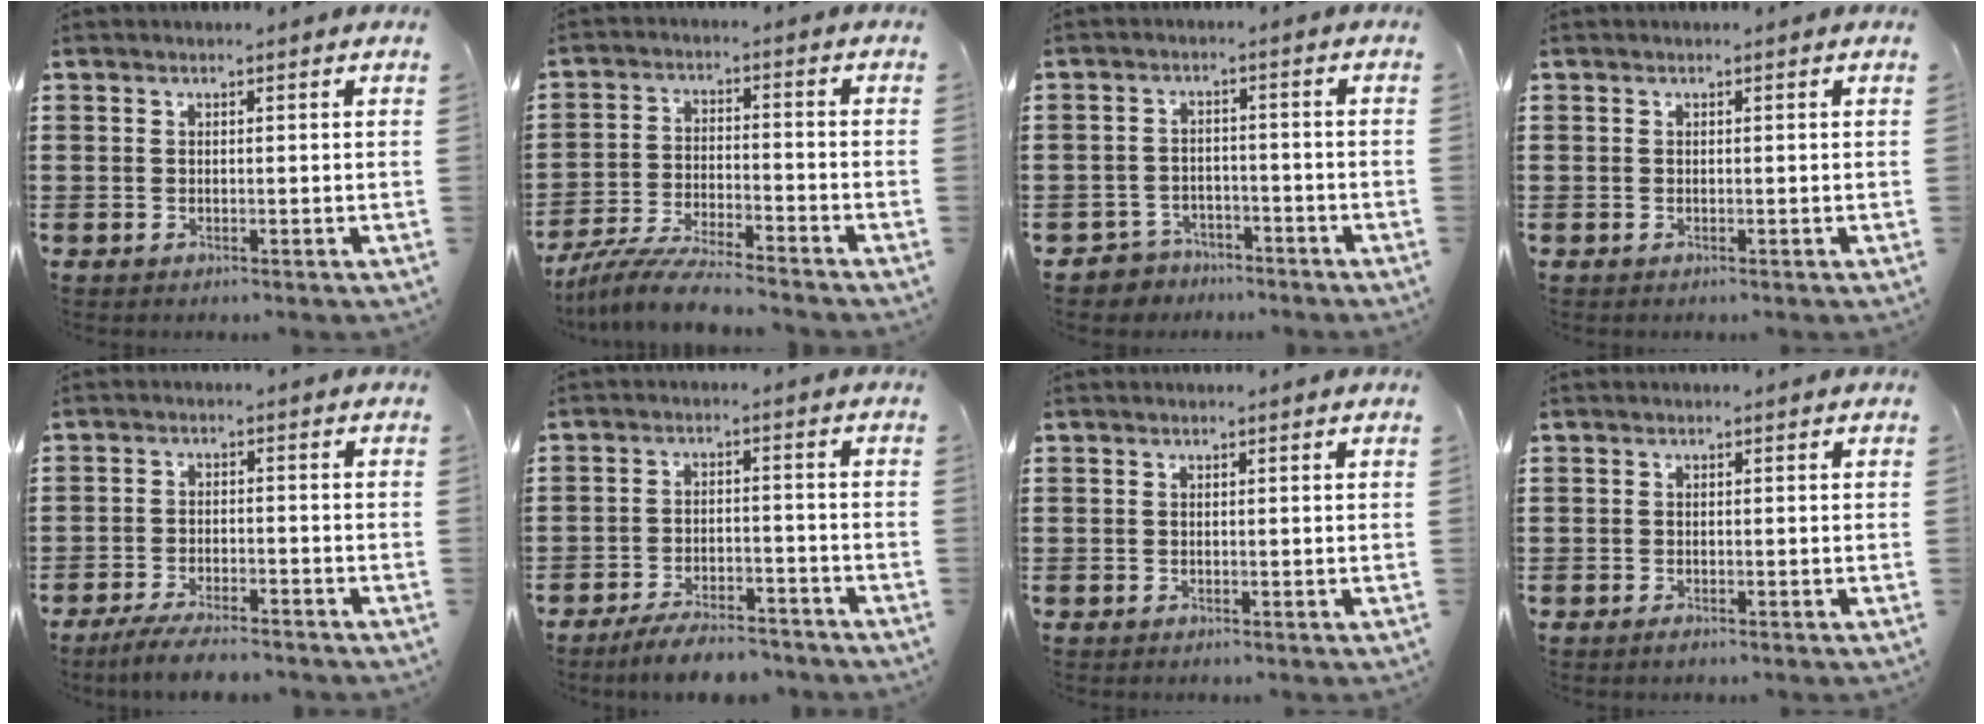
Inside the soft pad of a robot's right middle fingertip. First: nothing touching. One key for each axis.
{"total": 7.5, "fx": -7.0, "fy": 0.2, "fz": 2.5, "tx": -0.058, "ty": -0.005, "tz": -0.139}
{"total": 3.3, "fx": -3.1, "fy": 1.1, "fz": -0.2, "tx": -0.008, "ty": 0.003, "tz": -0.067}
{"total": 0.0}
{"total": 4.4, "fx": -4.1, "fy": 0.5, "fz": 1.6, "tx": -0.032, "ty": -0.001, "tz": -0.081}
{"total": 5.3, "fx": -5.0, "fy": 0.7, "fz": 1.8, "tx": -0.034, "ty": 0.002, "tz": -0.098}
{"total": 0.0}
{"total": 0.5, "fx": -0.4, "fy": 0.2, "fz": 0.3, "tx": -0.009, "ty": -0.005, "tz": -0.006}